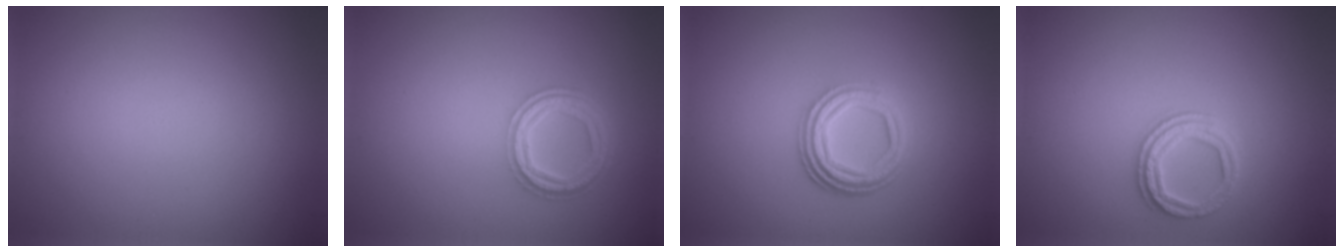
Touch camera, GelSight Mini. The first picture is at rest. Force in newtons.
{"total": 4.2, "press": 3.3, "slide": 2.6}
{"total": 4.5, "press": 3.3, "slide": 3.1}
{"total": 2.5, "press": 2.4, "slide": 0.6}